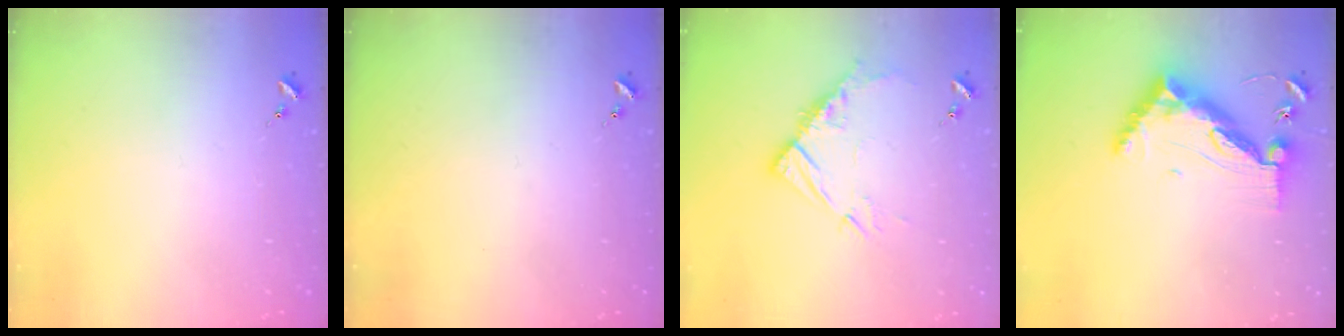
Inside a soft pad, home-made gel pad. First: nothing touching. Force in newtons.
{"total": 0.0}
{"total": 10.7, "press": 10.7, "slide": 0.9}
{"total": 13.4, "press": 13.3, "slide": 1.4}